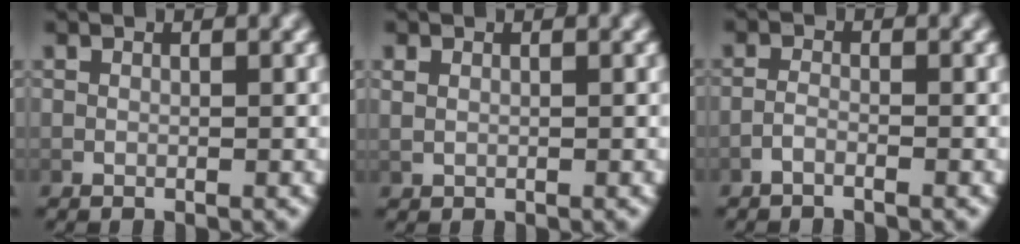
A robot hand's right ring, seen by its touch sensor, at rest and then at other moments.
{"total": 0.9, "force": [0.5, 0.5, 0.5], "torque": [-0.014, -0.001, 0.016]}
{"total": 1.4, "force": [-1.2, 0.2, 0.7], "torque": [-0.023, -0.007, -0.022]}